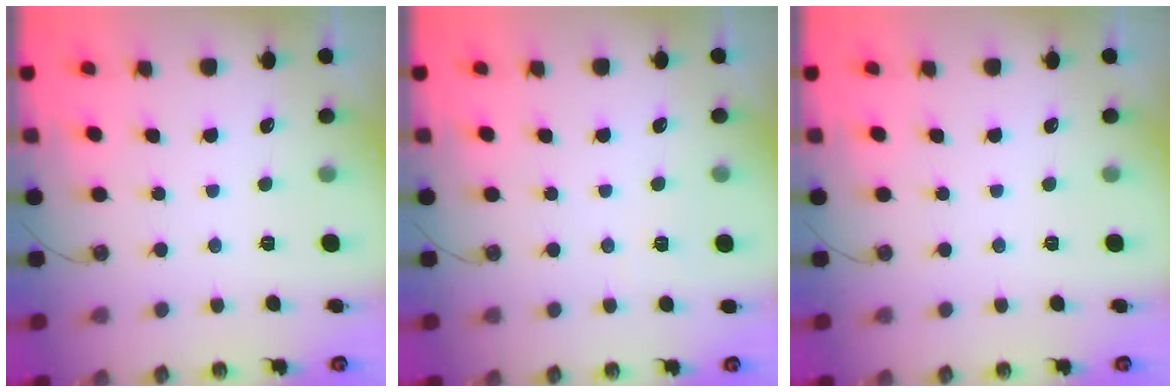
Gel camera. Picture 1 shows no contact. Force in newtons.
{"total": 2.8, "press": 2.7, "slide": 0.9}
{"total": 0.0}